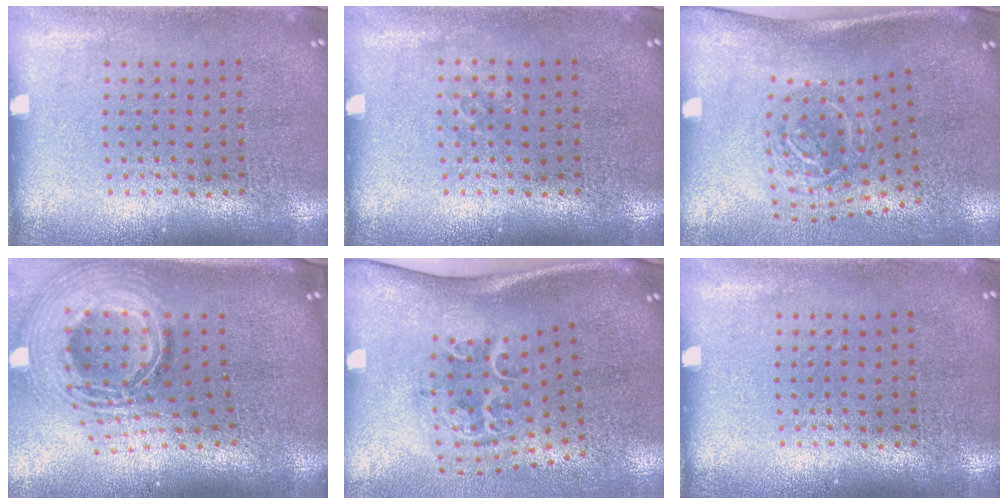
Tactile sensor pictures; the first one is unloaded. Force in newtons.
{"total": 0.8, "press": 0.8, "slide": 0.1}
{"total": 2.0, "press": 1.3, "slide": 1.5}
{"total": 2.8, "press": 2.0, "slide": 2.0}
{"total": 2.3, "press": 1.3, "slide": 1.9}
{"total": 0.0}